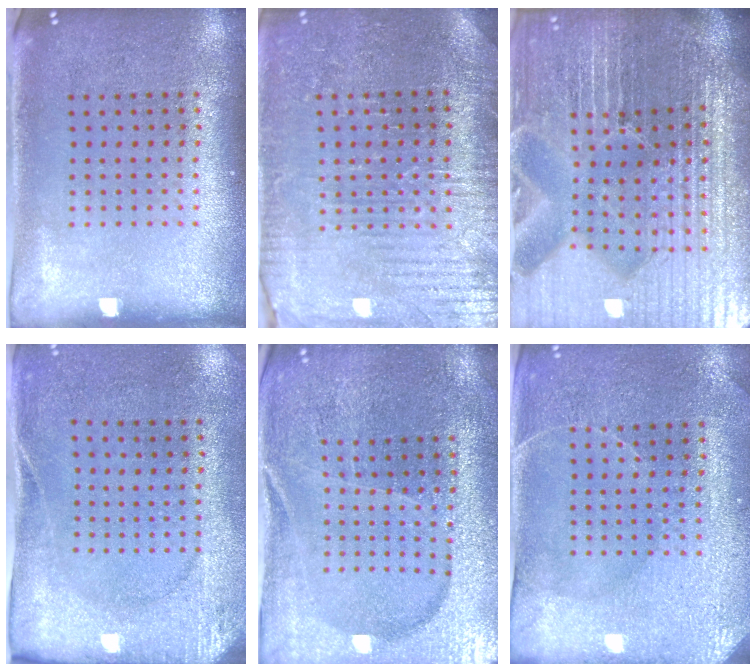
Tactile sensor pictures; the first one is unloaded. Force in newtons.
{"total": 3.8, "press": 3.7, "slide": 1.0}
{"total": 7.3, "press": 6.3, "slide": 3.5}
{"total": 2.7, "press": 2.0, "slide": 1.7}
{"total": 3.4, "press": 3.4, "slide": 0.5}
{"total": 3.0, "press": 2.9, "slide": 0.3}